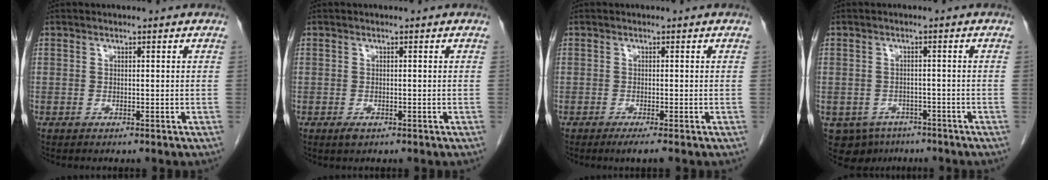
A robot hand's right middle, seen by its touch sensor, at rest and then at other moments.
{"total": 1.0, "force": [-0.6, 0.5, 0.7], "torque": [-0.013, -0.001, -0.004]}
{"total": 1.8, "force": [-1.2, -0.3, 1.3], "torque": [-0.023, -0.005, -0.023]}
{"total": 4.5, "force": [-3.0, 3.3, 0.5], "torque": [-0.004, 0.003, -0.042]}